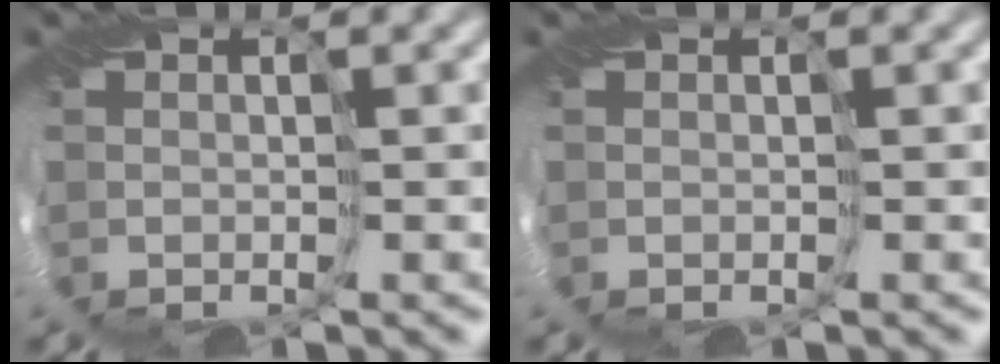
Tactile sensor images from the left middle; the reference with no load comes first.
{"total": 0.0}